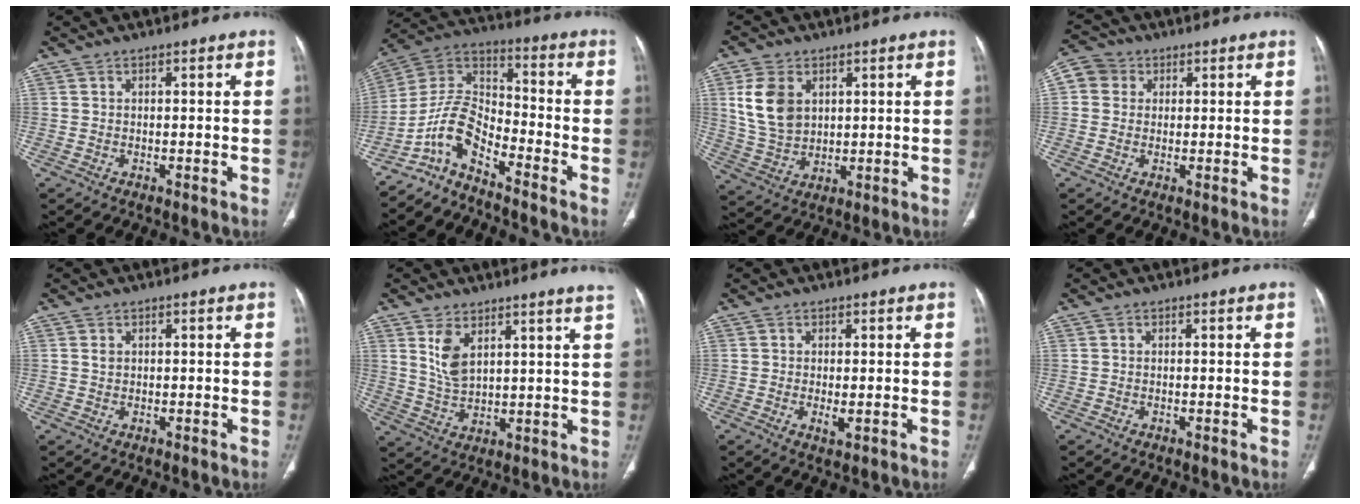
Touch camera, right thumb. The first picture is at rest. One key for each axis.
{"total": 9.6, "fx": -6.8, "fy": 3.8, "fz": 5.7, "tx": -0.106, "ty": 0.084, "tz": -0.143}
{"total": 9.7, "fx": 3.1, "fy": 6.6, "fz": 6.3, "tx": -0.112, "ty": -0.011, "tz": 0.073}
{"total": 5.6, "fx": 1.4, "fy": 5.1, "fz": 1.8, "tx": -0.023, "ty": 0.012, "tz": 0.022}
{"total": 0.9, "fx": 0.3, "fy": 0.7, "fz": 0.5, "tx": -0.004, "ty": 0.000, "tz": 0.005}
{"total": 9.3, "fx": 5.9, "fy": 2.5, "fz": 6.7, "tx": -0.101, "ty": -0.038, "tz": 0.102}
{"total": 2.2, "fx": -0.4, "fy": 0.9, "fz": 2.0, "tx": -0.039, "ty": -0.006, "tz": -0.006}
{"total": 0.0}